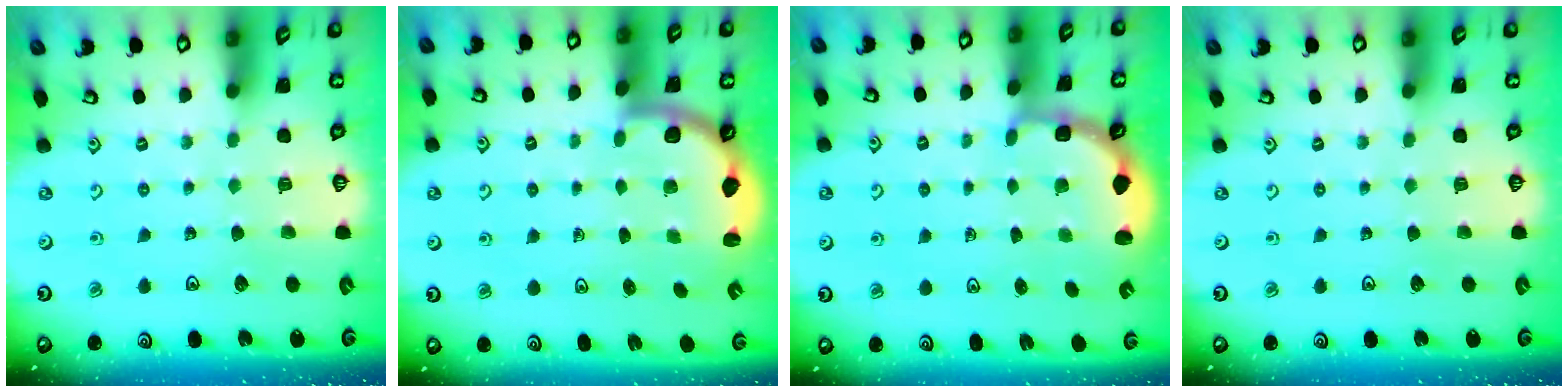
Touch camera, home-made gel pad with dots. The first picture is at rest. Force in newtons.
{"total": 2.4, "press": 2.3, "slide": 0.6}
{"total": 2.9, "press": 2.5, "slide": 1.4}
{"total": 0.0}